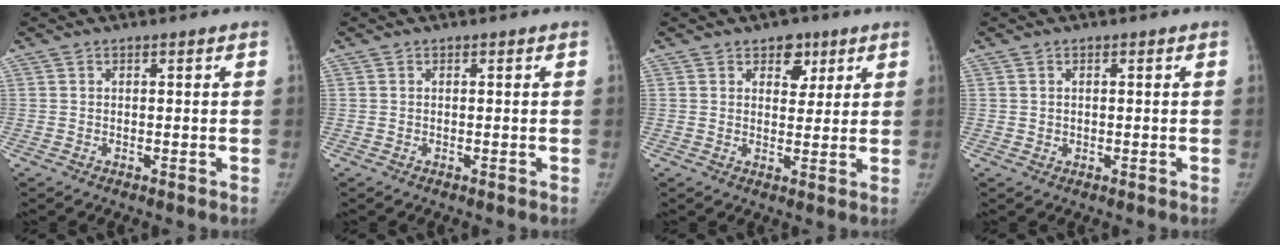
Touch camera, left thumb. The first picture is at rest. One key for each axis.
{"total": 0.0}
{"total": 5.0, "fx": 2.8, "fy": 3.4, "fz": 2.4, "tx": -0.002, "ty": -0.012, "tz": 0.038}
{"total": 0.9, "fx": 0.1, "fy": 0.9, "fz": 0.1, "tx": 0.009, "ty": 0.001, "tz": 0.002}